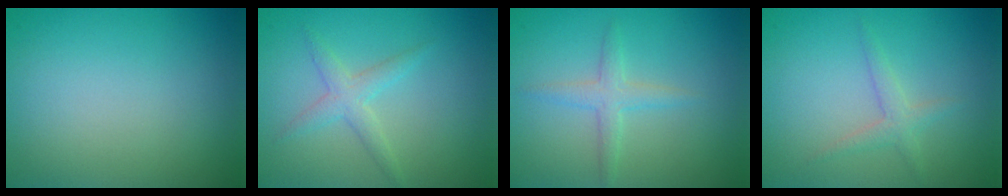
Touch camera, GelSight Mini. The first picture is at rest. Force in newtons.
{"total": 2.0, "press": 2.0, "slide": 0.1}
{"total": 1.7, "press": 1.7, "slide": 0.1}
{"total": 1.6, "press": 1.6, "slide": 0.0}